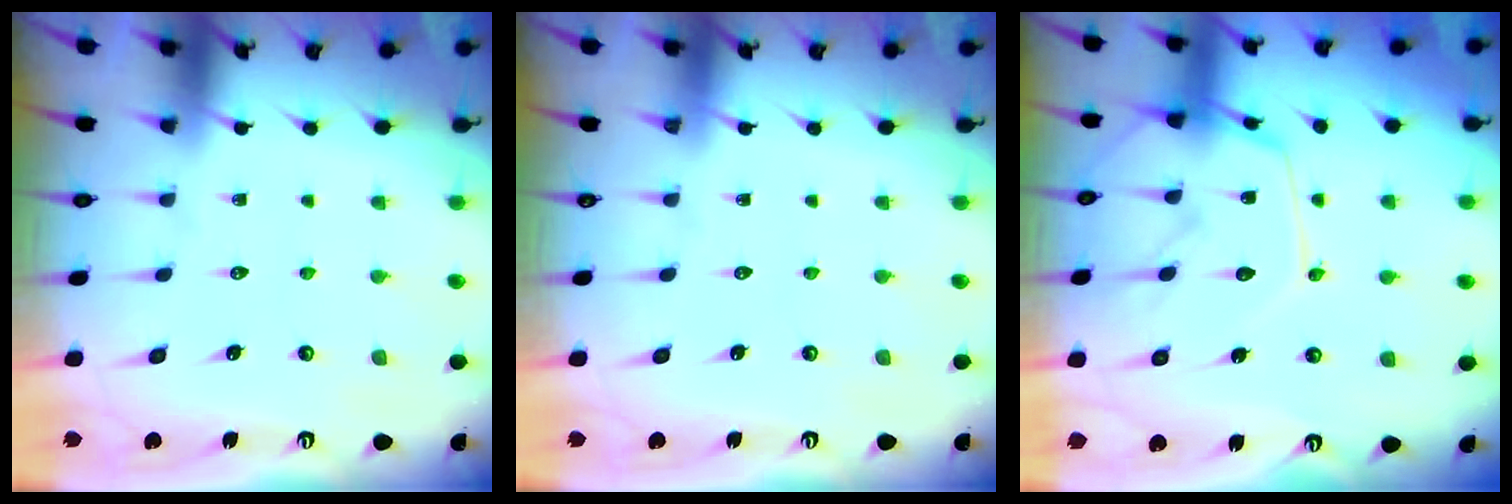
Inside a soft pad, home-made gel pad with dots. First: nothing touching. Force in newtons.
{"total": 0.0}
{"total": 13.3, "press": 13.2, "slide": 1.1}